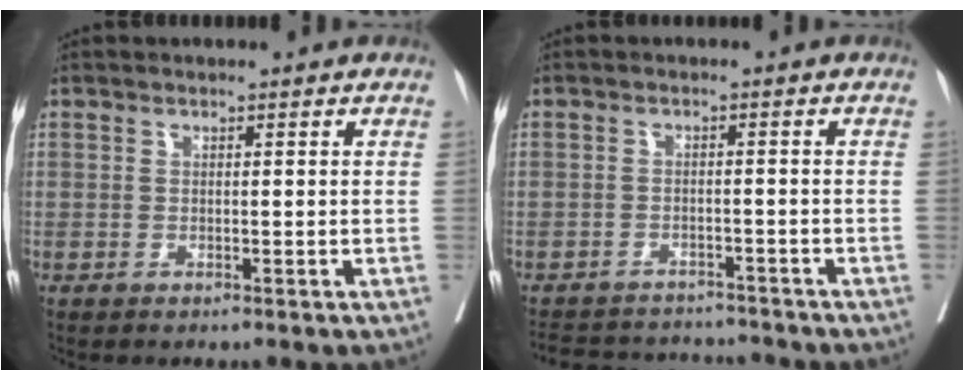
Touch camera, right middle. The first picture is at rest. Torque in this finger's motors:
{"motor_torque": [-0.52, -0.31, -0.06, -0.02]}